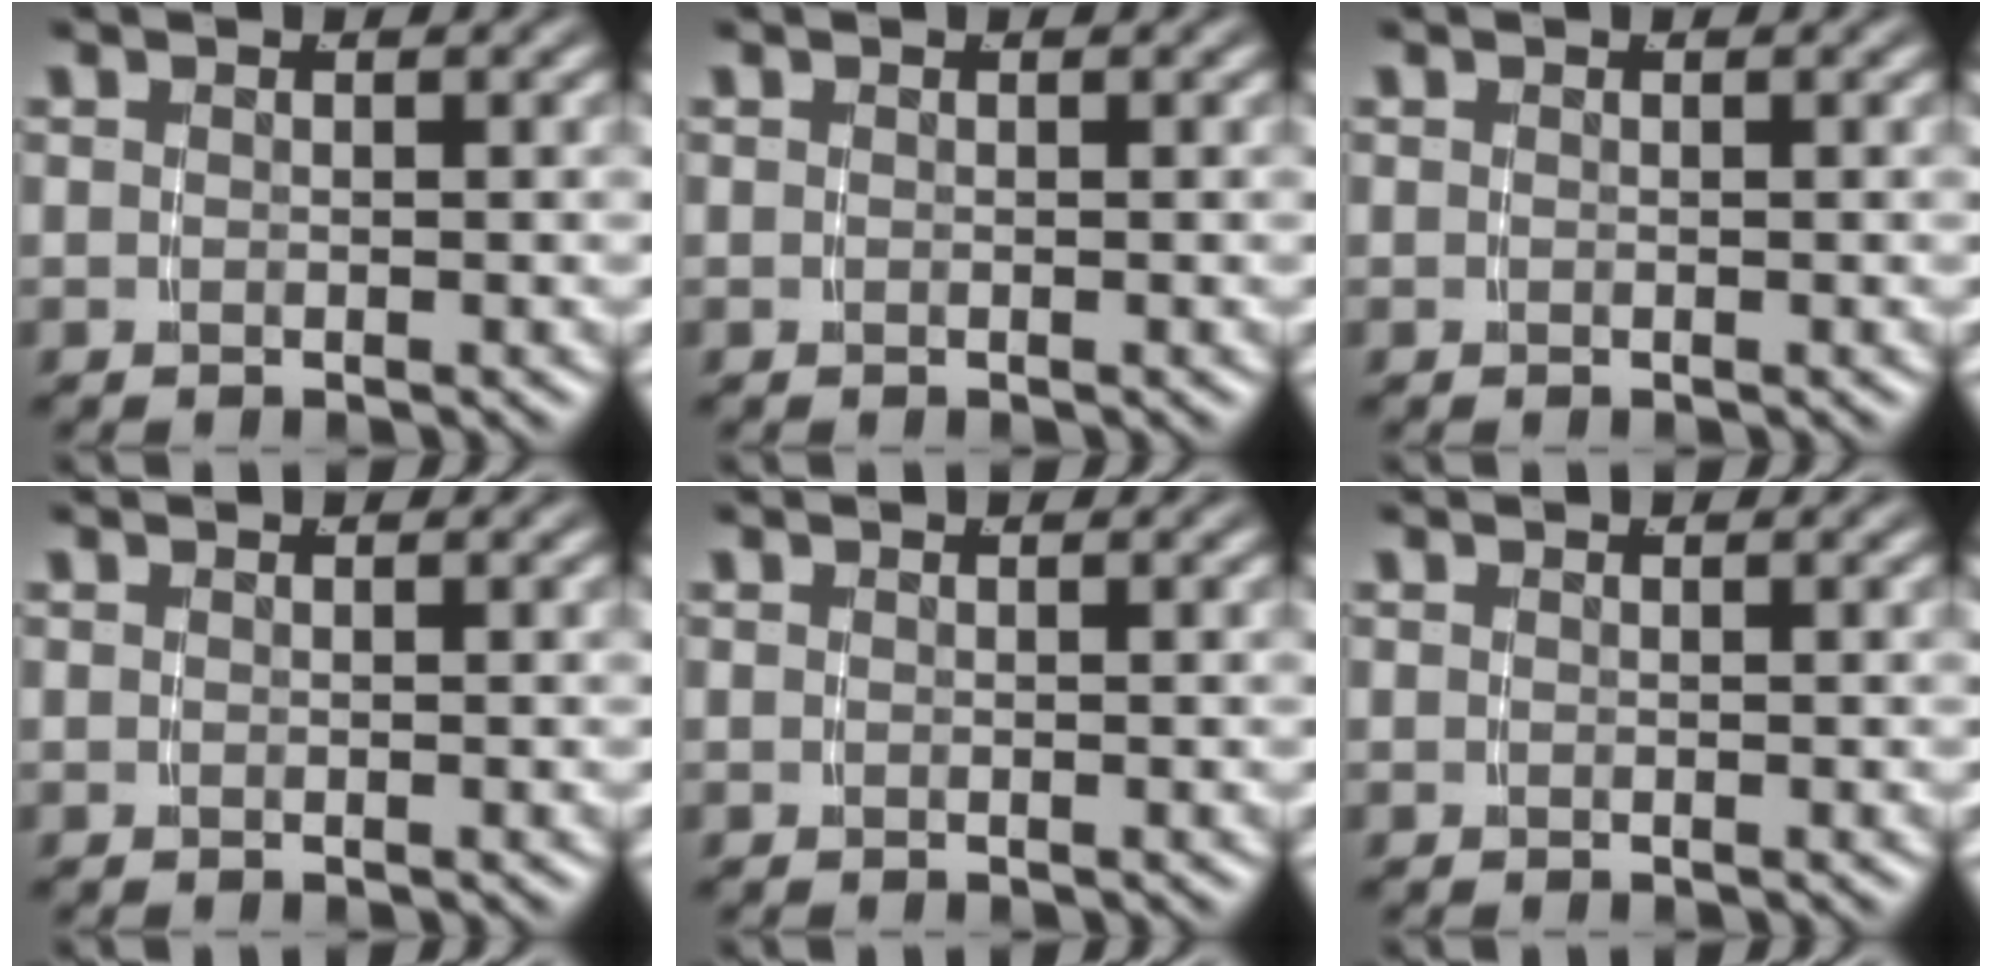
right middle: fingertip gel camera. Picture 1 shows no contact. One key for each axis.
{"total": 0.0}
{"total": 0.0}
{"total": 0.0}
{"total": 0.0}
{"total": 0.0}